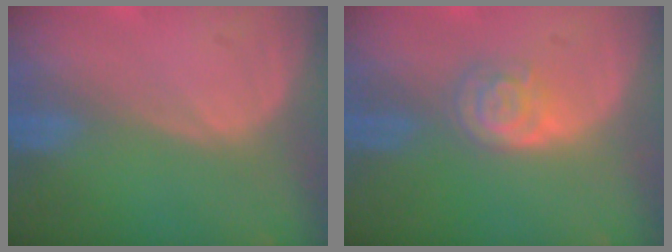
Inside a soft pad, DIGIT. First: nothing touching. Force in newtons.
{"total": 4.1, "press": 3.8, "slide": 1.6}